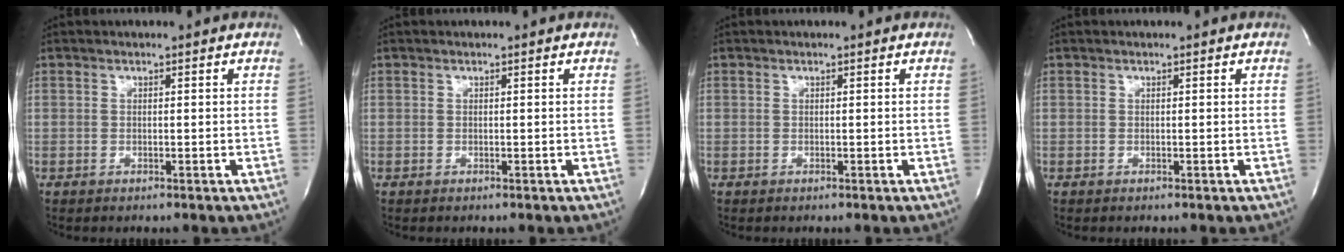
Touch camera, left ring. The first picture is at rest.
{"total": 0.0}
{"total": 0.0}
{"total": 0.0}